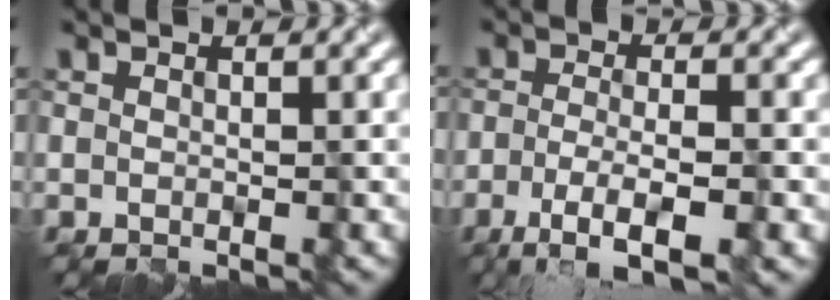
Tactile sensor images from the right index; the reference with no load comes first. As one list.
[{"total": 5.7, "force": [-2.6, 1.9, 4.8], "torque": [-0.098, -0.005, -0.049]}]